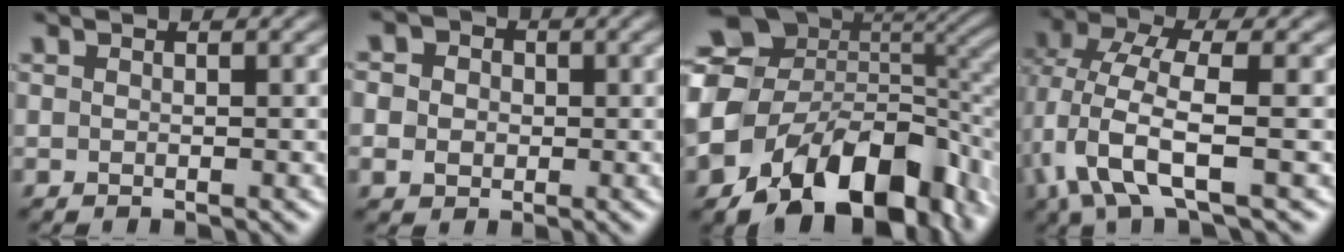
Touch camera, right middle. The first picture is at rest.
{"total": 6.3, "force": [2.1, 5.1, 3.0], "torque": [-0.059, 0.030, 0.001]}
{"total": 16.8, "force": [-5.2, 10.9, 11.7], "torque": [-0.195, -0.019, -0.072]}
{"total": 6.4, "force": [-2.0, 2.4, 5.6], "torque": [-0.130, 0.004, -0.046]}